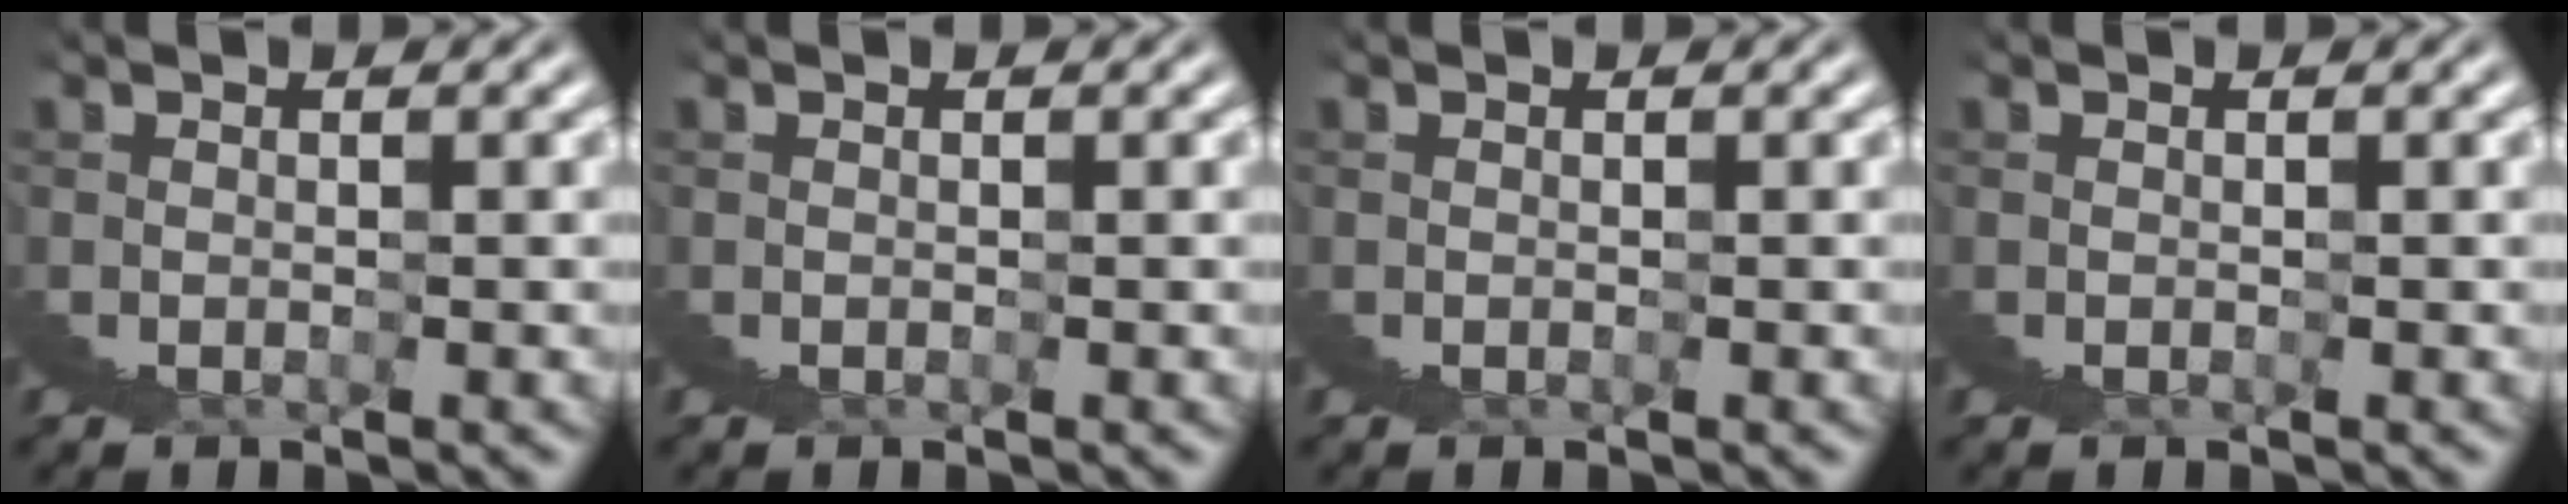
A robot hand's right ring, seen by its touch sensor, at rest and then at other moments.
{"total": 0.0}
{"total": 0.0}
{"total": 0.0}